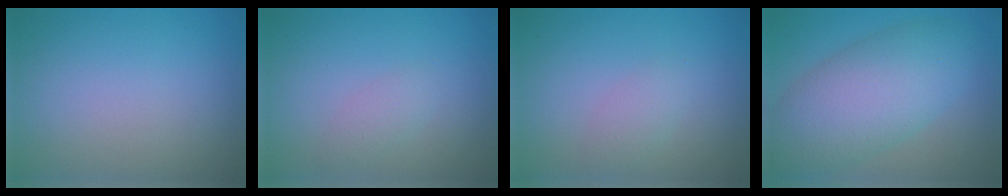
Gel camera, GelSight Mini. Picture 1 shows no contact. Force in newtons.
{"total": 1.2, "press": 1.2, "slide": 0.1}
{"total": 1.5, "press": 1.5, "slide": 0.1}
{"total": 8.2, "press": 8.2, "slide": 0.4}